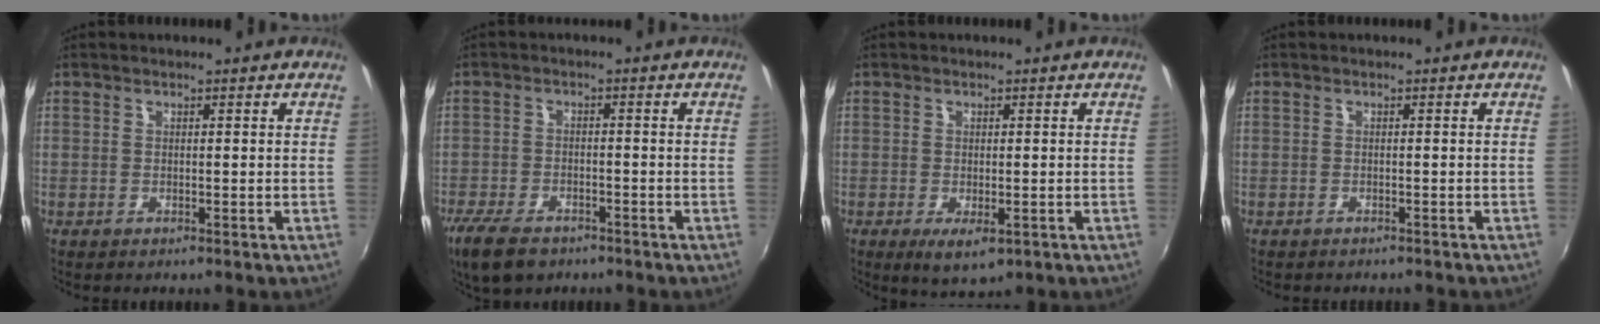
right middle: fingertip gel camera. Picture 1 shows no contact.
{"total": 9.0, "force": [-6.4, 4.3, 4.7], "torque": [-0.124, -0.021, -0.117]}
{"total": 4.2, "force": [-1.5, 2.0, 3.4], "torque": [-0.060, -0.017, -0.019]}
{"total": 1.7, "force": [-1.5, 0.5, 0.4], "torque": [-0.013, -0.009, -0.021]}